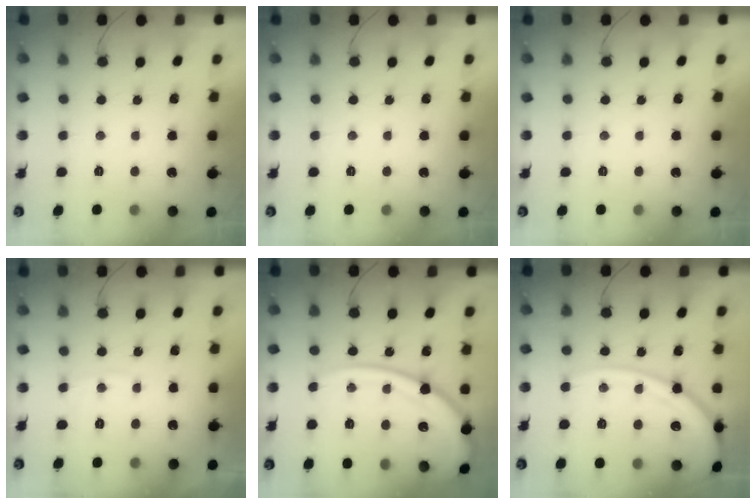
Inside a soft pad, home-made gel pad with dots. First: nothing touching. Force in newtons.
{"total": 0.0}
{"total": 0.0}
{"total": 5.2, "press": 5.2, "slide": 0.6}
{"total": 20.1, "press": 20.0, "slide": 2.4}
{"total": 16.2, "press": 16.2, "slide": 1.7}